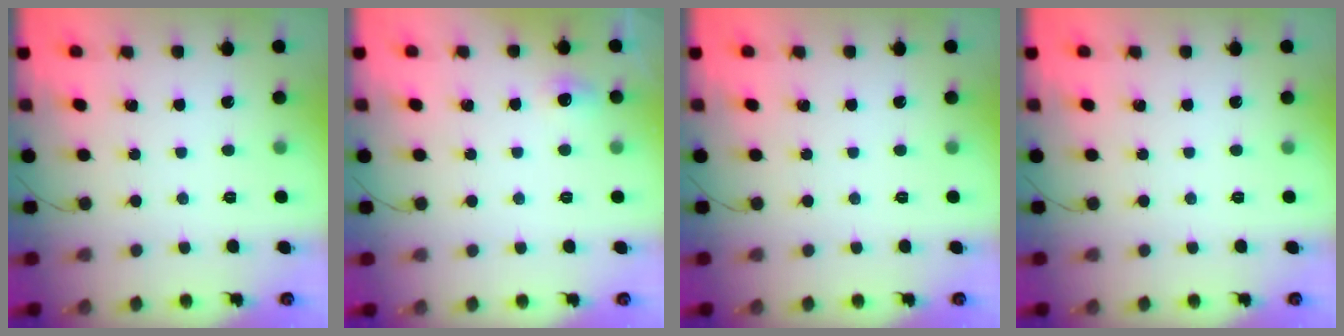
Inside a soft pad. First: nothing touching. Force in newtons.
{"total": 4.8, "press": 4.5, "slide": 1.8}
{"total": 0.0}
{"total": 0.0}